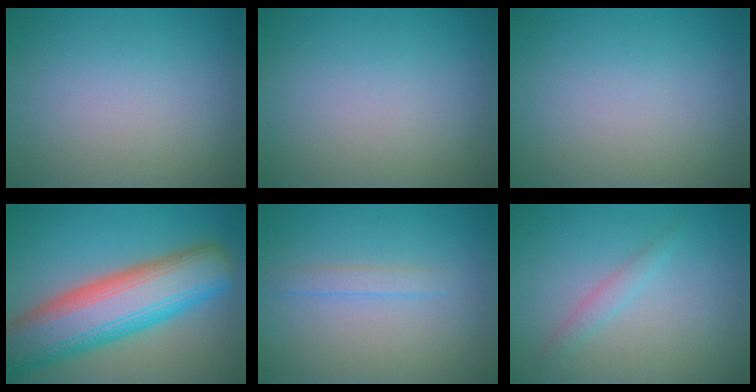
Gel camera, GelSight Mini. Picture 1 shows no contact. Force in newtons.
{"total": 0.0}
{"total": 0.0}
{"total": 12.1, "press": 12.1, "slide": 0.7}
{"total": 1.2, "press": 1.2, "slide": 0.0}
{"total": 1.3, "press": 1.3, "slide": 0.1}